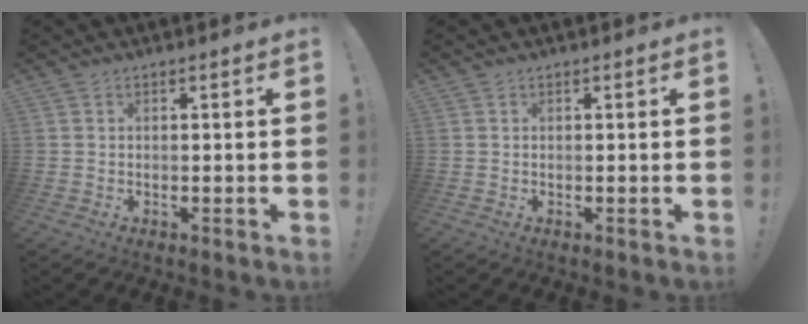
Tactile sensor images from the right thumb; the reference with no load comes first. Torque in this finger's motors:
{"motor_torque": [-0.01, 0.03, 0.03, -0.07, 0.00]}